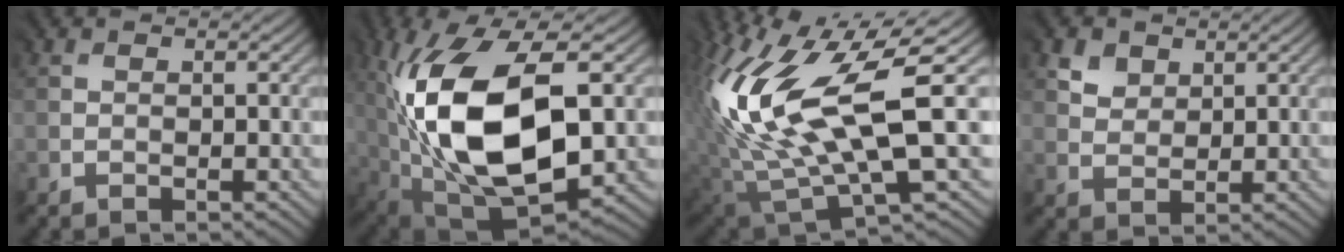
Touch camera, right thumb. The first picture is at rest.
{"total": 16.4, "force": [0.5, 8.5, 14.0], "torque": [-0.275, -0.005, 0.009]}
{"total": 16.5, "force": [2.6, 6.2, 15.1], "torque": [-0.341, -0.008, 0.057]}
{"total": 2.6, "force": [1.9, 1.8, 0.3], "torque": [-0.009, -0.002, 0.040]}